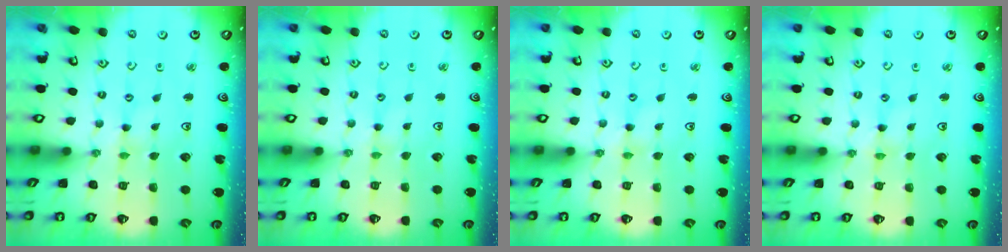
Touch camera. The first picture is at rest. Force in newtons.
{"total": 1.3, "press": 1.3, "slide": 0.3}
{"total": 1.1, "press": 1.1, "slide": 0.2}
{"total": 0.0}